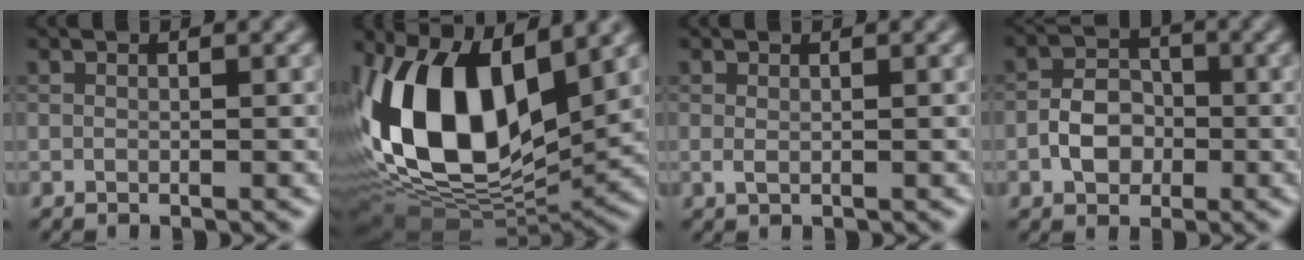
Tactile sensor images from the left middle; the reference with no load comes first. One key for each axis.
{"total": 14.5, "fx": 2.8, "fy": 7.7, "fz": 11.9, "tx": -0.231, "ty": -0.001, "tz": 0.037}
{"total": 0.7, "fx": 0.2, "fy": 0.3, "fz": 0.6, "tx": -0.013, "ty": -0.001, "tz": 0.003}
{"total": 3.5, "fx": -1.1, "fy": 2.6, "fz": 2.1, "tx": -0.031, "ty": 0.006, "tz": -0.023}